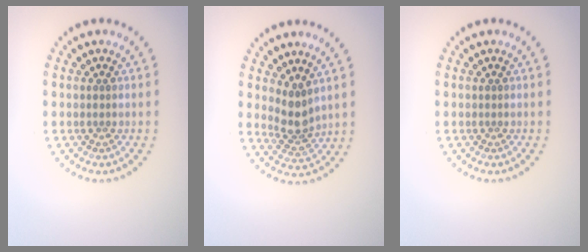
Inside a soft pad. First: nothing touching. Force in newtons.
{"total": 2.6, "press": 2.0, "slide": 1.7}
{"total": 0.0}